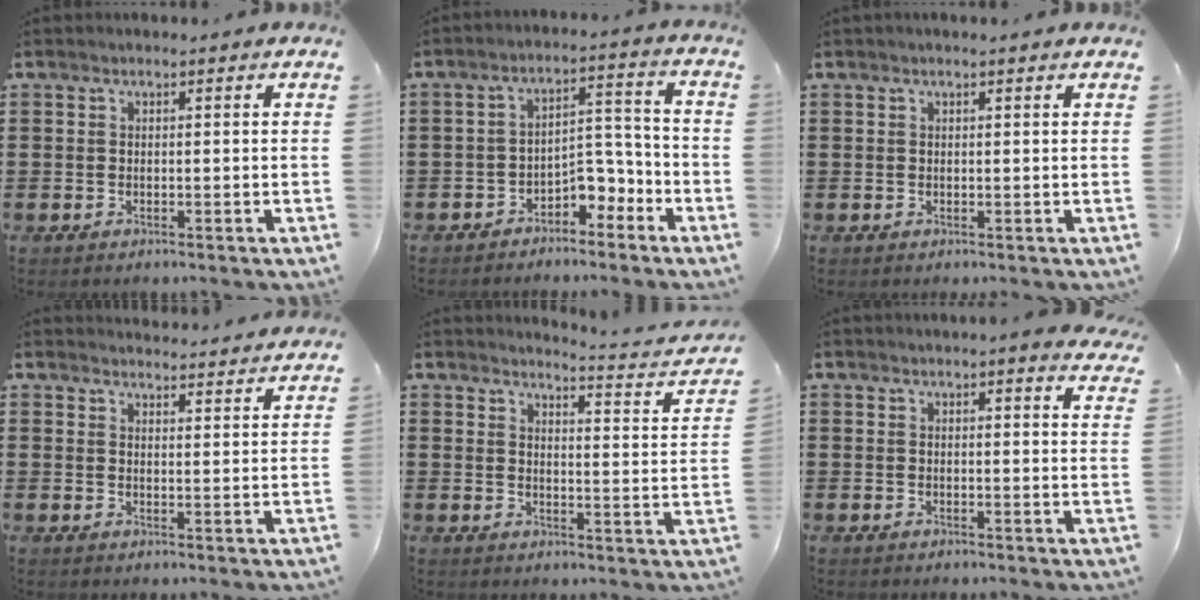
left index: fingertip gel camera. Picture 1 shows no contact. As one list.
[{"total": 5.2, "force": [-4.0, 2.3, 2.3], "torque": [-0.042, 0.014, -0.077]}, {"total": 0.5, "force": [0.4, -0.1, 0.4], "torque": [-0.006, -0.001, 0.007]}, {"total": 3.5, "force": [3.5, -0.2, 0.0], "torque": [-0.003, -0.023, 0.062]}, {"total": 3.0, "force": [2.8, -0.3, 0.9], "torque": [-0.019, -0.034, 0.039]}, {"total": 2.4, "force": [2.3, -0.2, 0.7], "torque": [-0.011, -0.009, 0.042]}]